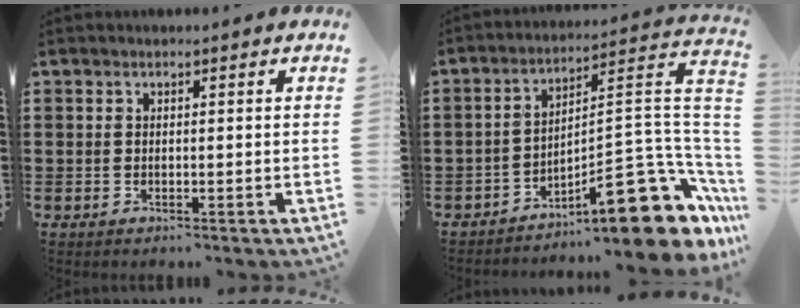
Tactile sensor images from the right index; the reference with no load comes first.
{"total": 16.2, "force": [-9.0, 4.9, 12.5], "torque": [-0.144, 0.014, -0.144]}